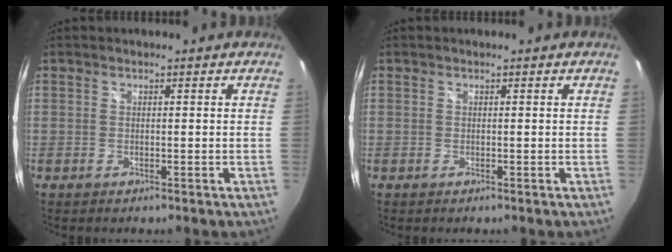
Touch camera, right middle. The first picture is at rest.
{"total": 0.0}